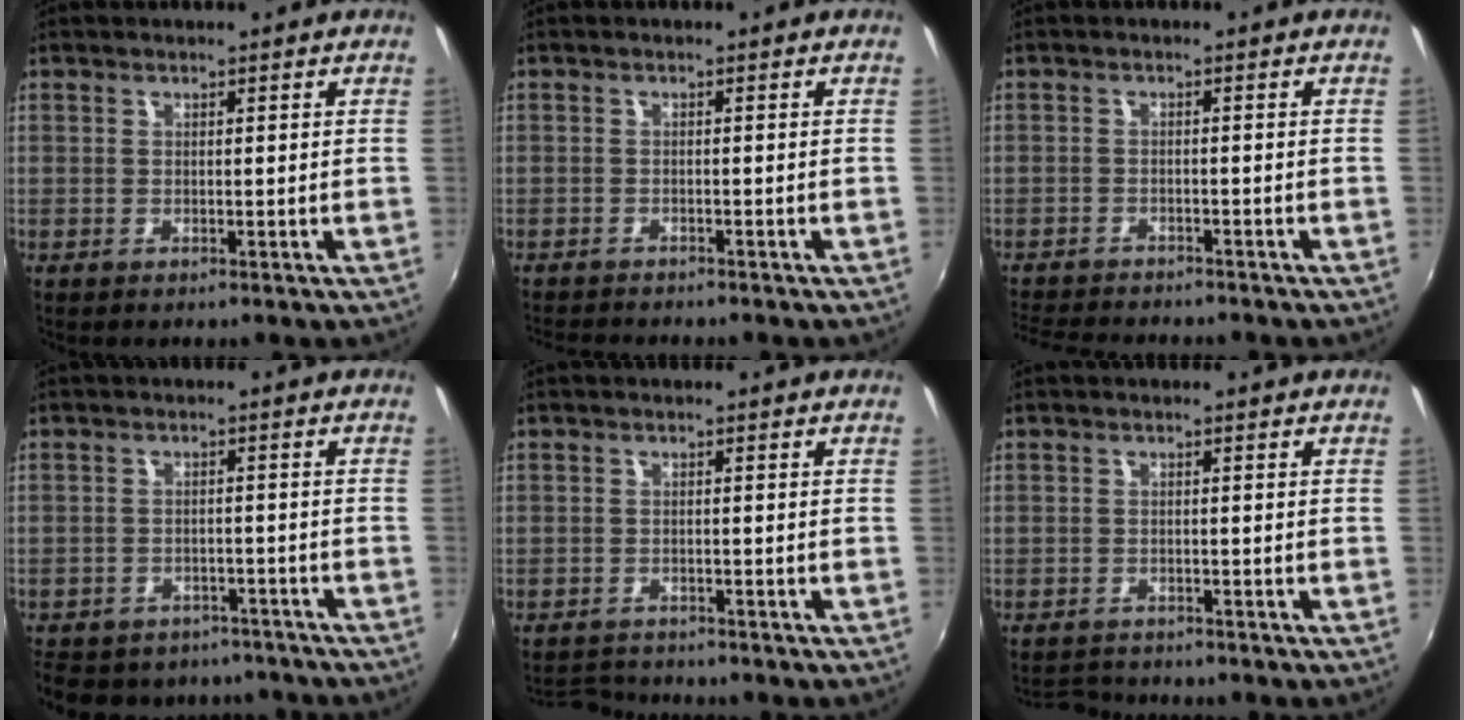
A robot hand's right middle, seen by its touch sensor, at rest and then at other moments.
{"total": 4.2, "force": [-4.0, 0.4, 1.1], "torque": [-0.033, -0.015, -0.068]}
{"total": 8.8, "force": [-8.2, 1.6, 2.9], "torque": [-0.079, -0.015, -0.133]}
{"total": 15.2, "force": [-12.4, 7.2, 5.1], "torque": [-0.120, 0.007, -0.158]}
{"total": 3.7, "force": [-3.6, 0.9, 0.2], "torque": [-0.017, 0.000, -0.065]}
{"total": 3.4, "force": [-3.3, 0.9, 0.3], "torque": [-0.016, -0.001, -0.058]}